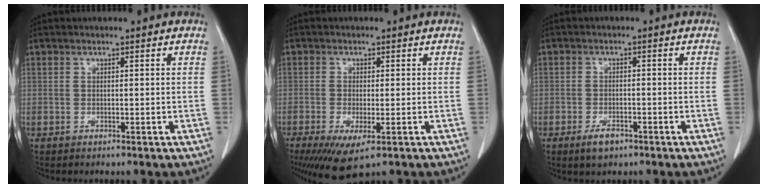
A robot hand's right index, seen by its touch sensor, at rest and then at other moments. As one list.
[{"total": 6.4, "force": [-3.3, 1.7, 5.3], "torque": [-0.083, -0.017, -0.047]}, {"total": 3.1, "force": [-2.0, 1.6, 1.8], "torque": [-0.033, 0.000, -0.028]}]